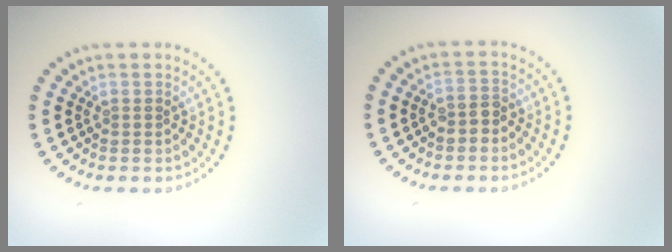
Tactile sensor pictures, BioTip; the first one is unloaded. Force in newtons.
{"total": 1.7, "press": 1.5, "slide": 0.8}